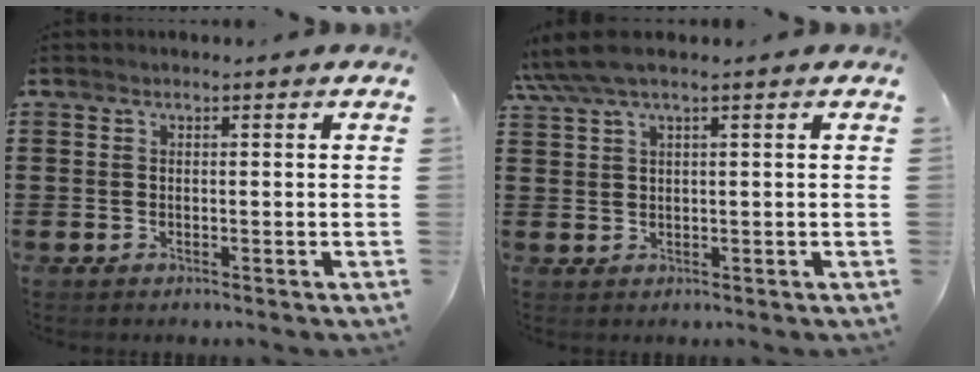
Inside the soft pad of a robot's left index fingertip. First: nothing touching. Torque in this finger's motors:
{"motor_torque": [0.55, -0.73, 1.05, 0.21]}